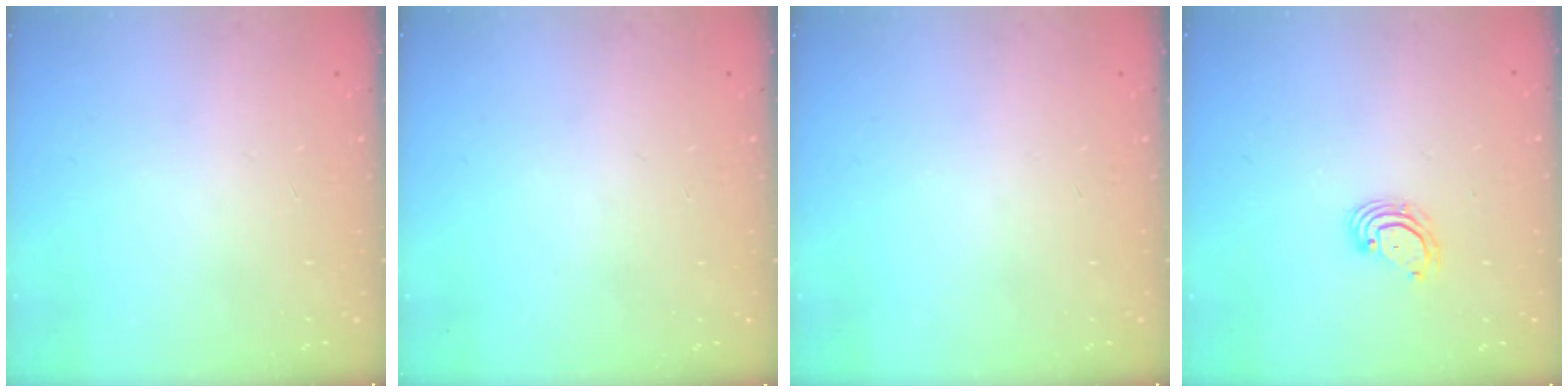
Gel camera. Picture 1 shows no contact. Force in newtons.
{"total": 0.0}
{"total": 0.0}
{"total": 3.2, "press": 3.2, "slide": 0.1}